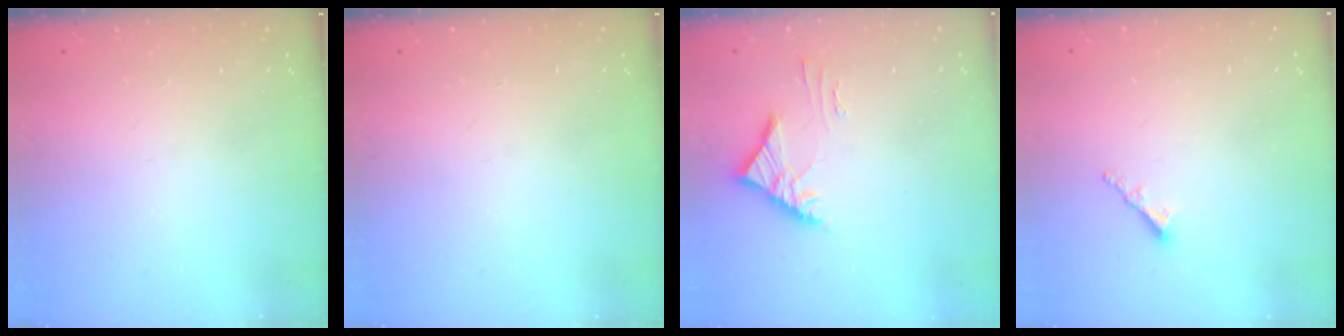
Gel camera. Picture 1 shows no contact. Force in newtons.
{"total": 0.0}
{"total": 4.0, "press": 3.9, "slide": 0.9}
{"total": 2.3, "press": 2.2, "slide": 0.6}